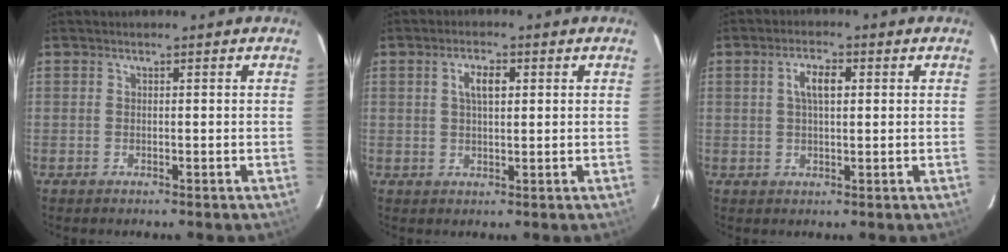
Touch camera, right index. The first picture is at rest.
{"total": 3.9, "force": [1.2, 1.7, 3.4], "torque": [-0.061, 0.009, 0.021]}
{"total": 4.2, "force": [1.0, 1.7, 3.7], "torque": [-0.069, 0.010, 0.020]}